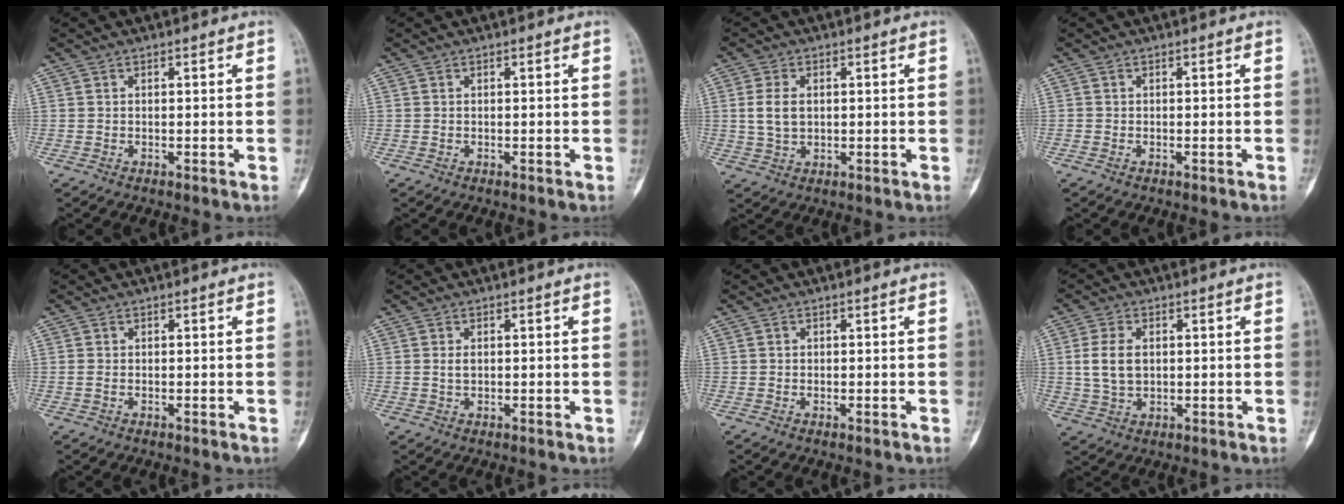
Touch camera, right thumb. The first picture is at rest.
{"total": 0.0}
{"total": 5.1, "force": [0.6, 3.3, 3.8], "torque": [-0.074, -0.003, 0.016]}
{"total": 0.0}
{"total": 1.0, "force": [-0.1, 0.7, 0.8], "torque": [-0.022, -0.002, -0.003]}
{"total": 1.4, "force": [0.2, 0.8, 1.1], "torque": [-0.017, -0.003, 0.007]}
{"total": 0.0}
{"total": 6.5, "force": [0.8, 4.2, 4.9], "torque": [-0.095, -0.003, 0.020]}